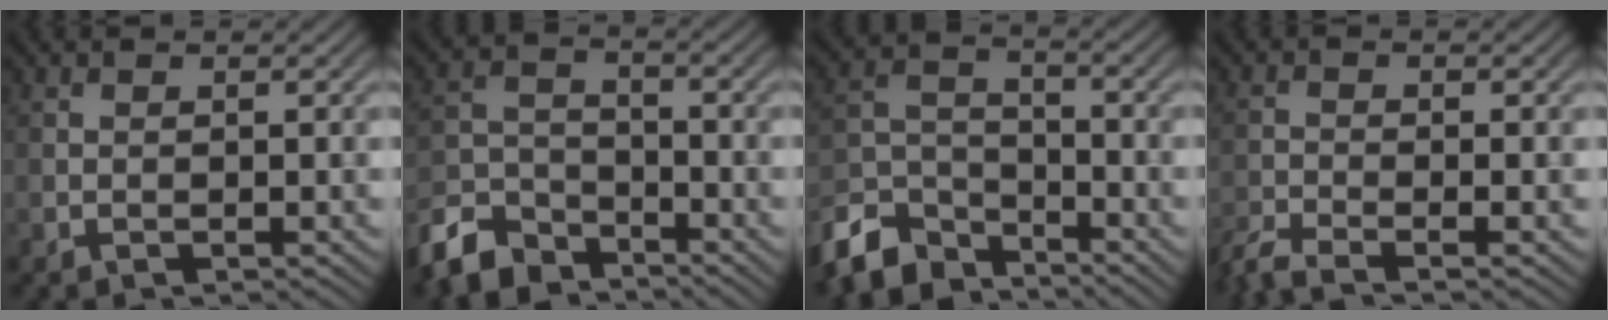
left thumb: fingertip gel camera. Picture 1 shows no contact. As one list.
[{"total": 7.7, "force": [-6.2, 3.5, 2.8], "torque": [-0.067, -0.007, -0.140]}, {"total": 9.1, "force": [-7.3, 4.0, 3.5], "torque": [-0.080, -0.007, -0.160]}, {"total": 3.8, "force": [-3.1, 0.5, 2.2], "torque": [-0.042, -0.010, -0.074]}]